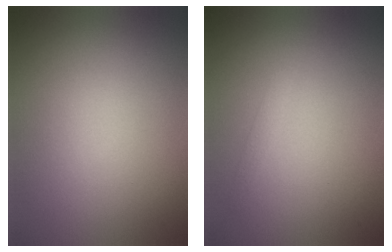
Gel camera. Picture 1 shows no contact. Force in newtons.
{"total": 0.8, "press": 0.8, "slide": 0.1}